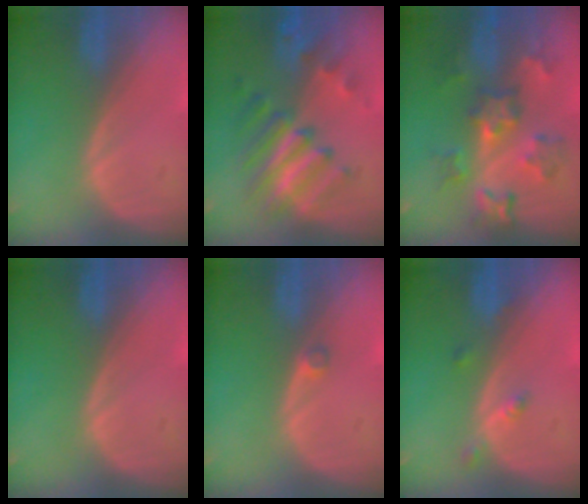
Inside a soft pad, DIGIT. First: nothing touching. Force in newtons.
{"total": 9.5, "press": 8.3, "slide": 4.7}
{"total": 8.3, "press": 7.9, "slide": 2.5}
{"total": 0.0}
{"total": 1.1, "press": 1.0, "slide": 0.6}
{"total": 2.2, "press": 1.8, "slide": 1.3}